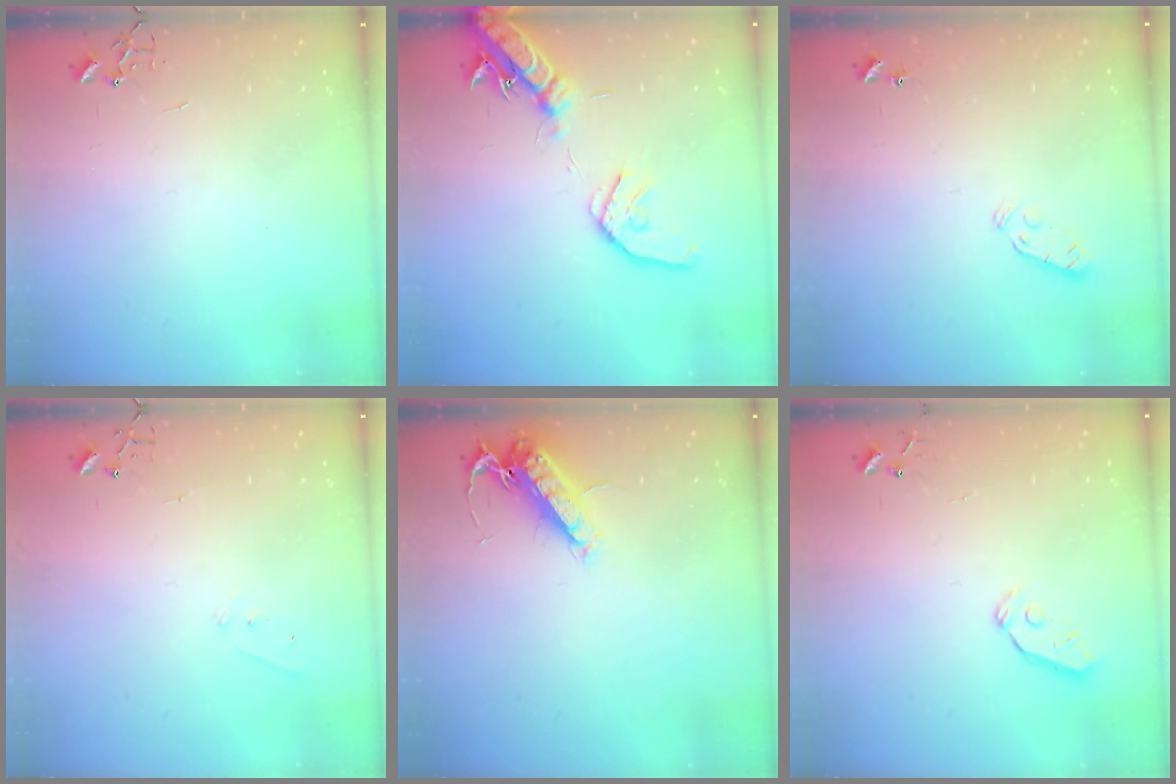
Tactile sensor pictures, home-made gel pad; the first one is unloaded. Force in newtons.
{"total": 16.5, "press": 16.2, "slide": 2.9}
{"total": 3.8, "press": 3.7, "slide": 0.9}
{"total": 4.0, "press": 4.0, "slide": 0.2}
{"total": 13.8, "press": 13.7, "slide": 1.5}
{"total": 3.0, "press": 3.0, "slide": 0.3}